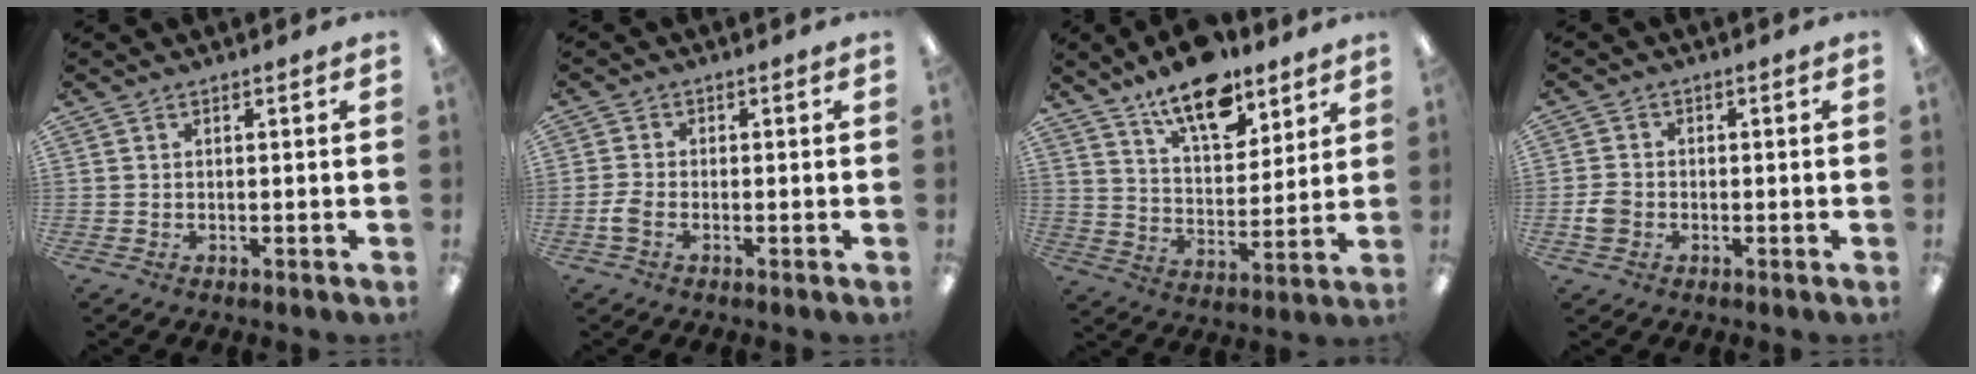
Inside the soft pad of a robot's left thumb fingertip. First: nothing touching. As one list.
[{"total": 2.8, "force": [-1.1, 1.7, 1.9], "torque": [-0.037, 0.004, -0.020]}, {"total": 14.6, "force": [11.1, 6.0, 7.3], "torque": [-0.110, -0.064, 0.194]}, {"total": 3.6, "force": [-1.1, 3.0, 1.6], "torque": [-0.025, 0.009, -0.020]}]